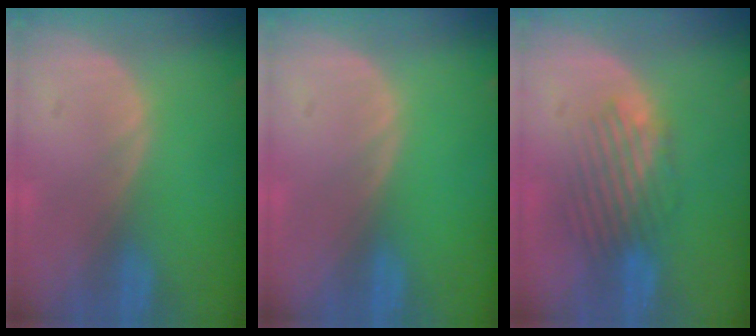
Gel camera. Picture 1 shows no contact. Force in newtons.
{"total": 0.0}
{"total": 5.1, "press": 4.7, "slide": 1.8}